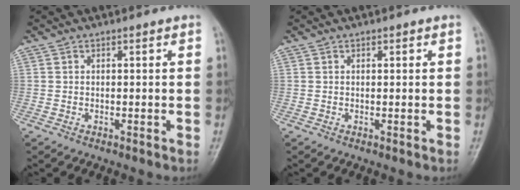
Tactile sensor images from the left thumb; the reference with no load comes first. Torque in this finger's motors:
{"motor_torque": [-0.10, -0.13, -0.04, -0.14, -0.02]}